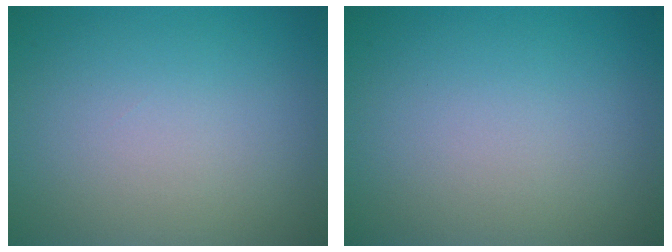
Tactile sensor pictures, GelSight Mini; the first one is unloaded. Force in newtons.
{"total": 0.0}